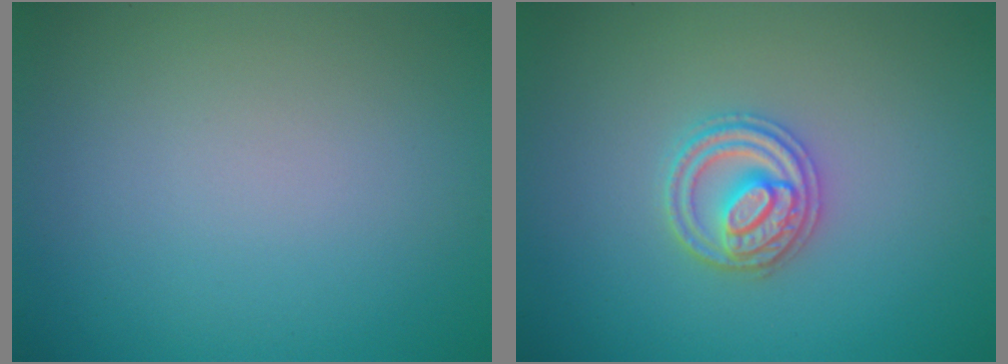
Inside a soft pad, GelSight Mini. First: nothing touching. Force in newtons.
{"total": 2.8, "press": 2.8, "slide": 0.4}